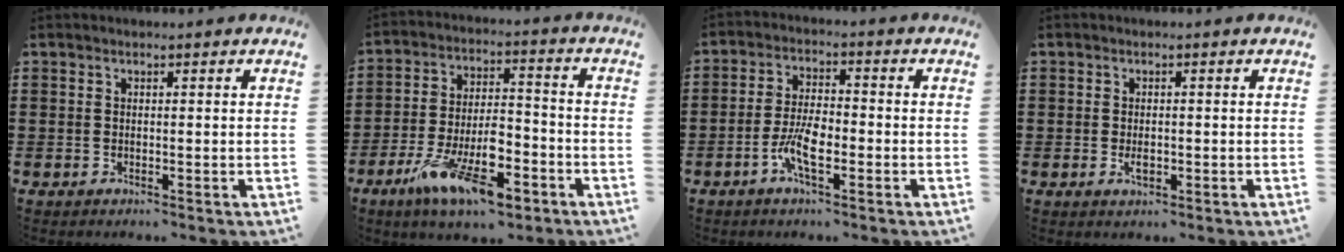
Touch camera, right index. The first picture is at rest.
{"total": 13.1, "force": [-7.4, 5.1, 9.5], "torque": [-0.179, 0.025, -0.129]}
{"total": 6.2, "force": [-2.4, 2.1, 5.3], "torque": [-0.121, -0.005, -0.052]}
{"total": 1.6, "force": [-0.3, 1.0, 1.3], "torque": [-0.024, 0.000, -0.005]}